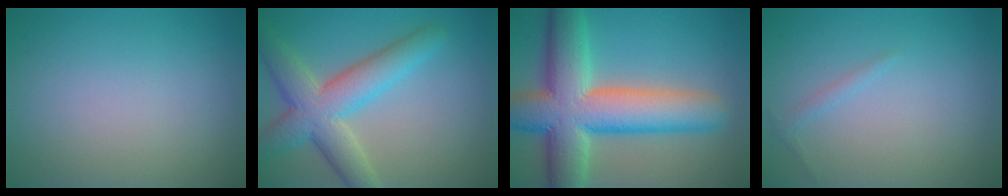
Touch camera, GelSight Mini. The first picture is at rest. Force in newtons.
{"total": 6.9, "press": 6.9, "slide": 0.4}
{"total": 12.0, "press": 12.0, "slide": 0.6}
{"total": 0.8, "press": 0.8, "slide": 0.0}